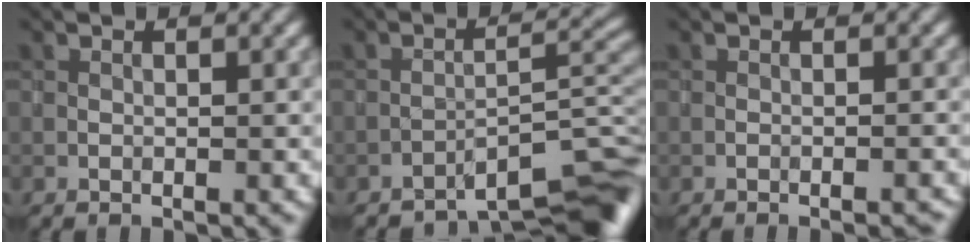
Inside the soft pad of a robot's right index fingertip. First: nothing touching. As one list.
[{"total": 8.1, "force": [-6.5, 1.3, 4.6], "torque": [-0.044, 0.006, -0.097]}, {"total": 1.4, "force": [-1.3, 0.1, 0.6], "torque": [-0.007, 0.013, -0.015]}]